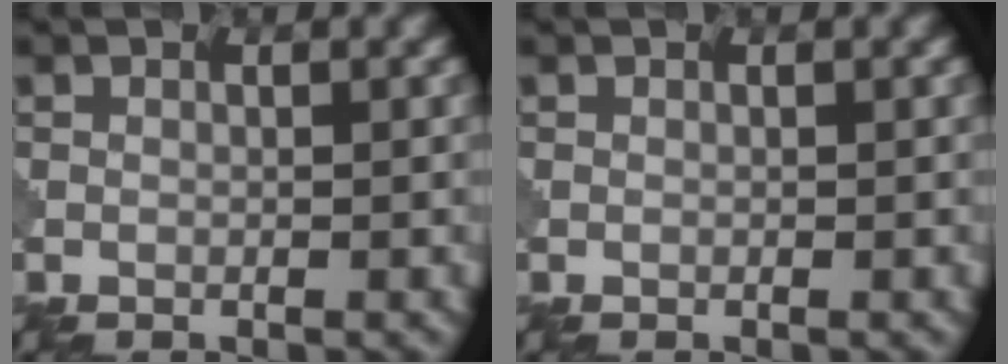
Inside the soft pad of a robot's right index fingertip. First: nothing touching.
{"total": 0.0}